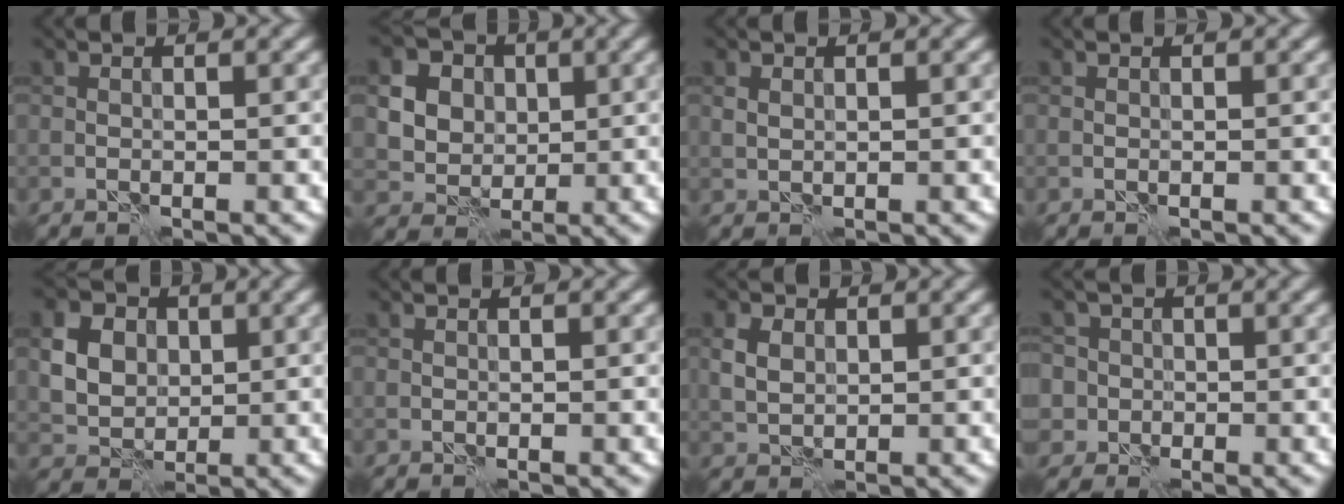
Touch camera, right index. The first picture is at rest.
{"total": 11.1, "force": [3.7, 9.4, 4.7], "torque": [-0.104, 0.023, 0.057]}
{"total": 0.7, "force": [0.2, 0.5, 0.5], "torque": [-0.013, 0.000, 0.006]}
{"total": 0.0}
{"total": 9.7, "force": [3.4, 7.7, 4.9], "torque": [-0.087, 0.030, 0.046]}
{"total": 0.0}
{"total": 2.5, "force": [0.5, 1.9, 1.6], "torque": [-0.037, 0.003, 0.009]}
{"total": 5.0, "force": [0.0, 4.8, 1.4], "torque": [-0.017, 0.026, -0.032]}